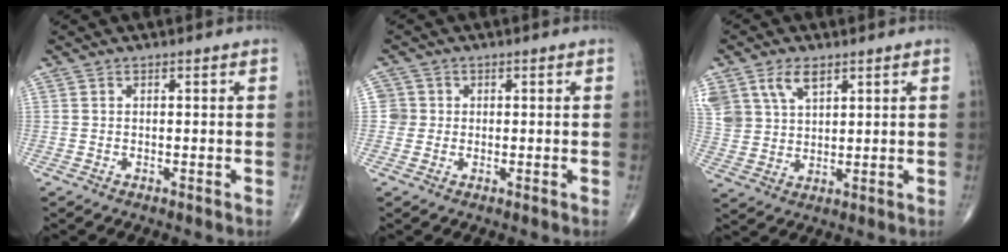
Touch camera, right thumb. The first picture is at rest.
{"total": 2.5, "force": [0.1, 2.5, -0.1], "torque": [0.025, 0.009, -0.003]}
{"total": 10.1, "force": [5.4, 6.3, 5.8], "torque": [-0.112, -0.008, 0.112]}